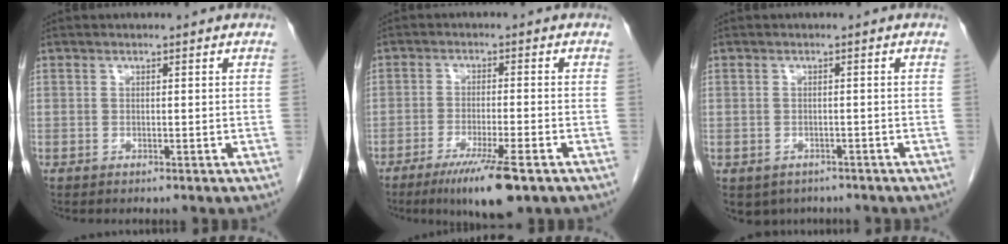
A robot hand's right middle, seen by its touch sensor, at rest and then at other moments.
{"total": 9.0, "force": [-5.7, 0.5, 6.9], "torque": [-0.119, -0.025, -0.089]}
{"total": 5.1, "force": [-3.8, 3.2, 1.1], "torque": [-0.015, 0.004, -0.046]}